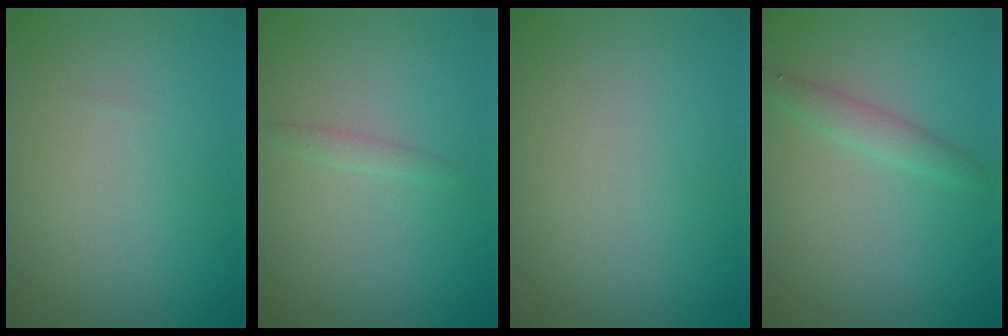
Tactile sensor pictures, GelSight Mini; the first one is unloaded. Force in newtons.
{"total": 0.8, "press": 0.8, "slide": 0.1}
{"total": 0.0}
{"total": 1.6, "press": 1.6, "slide": 0.0}